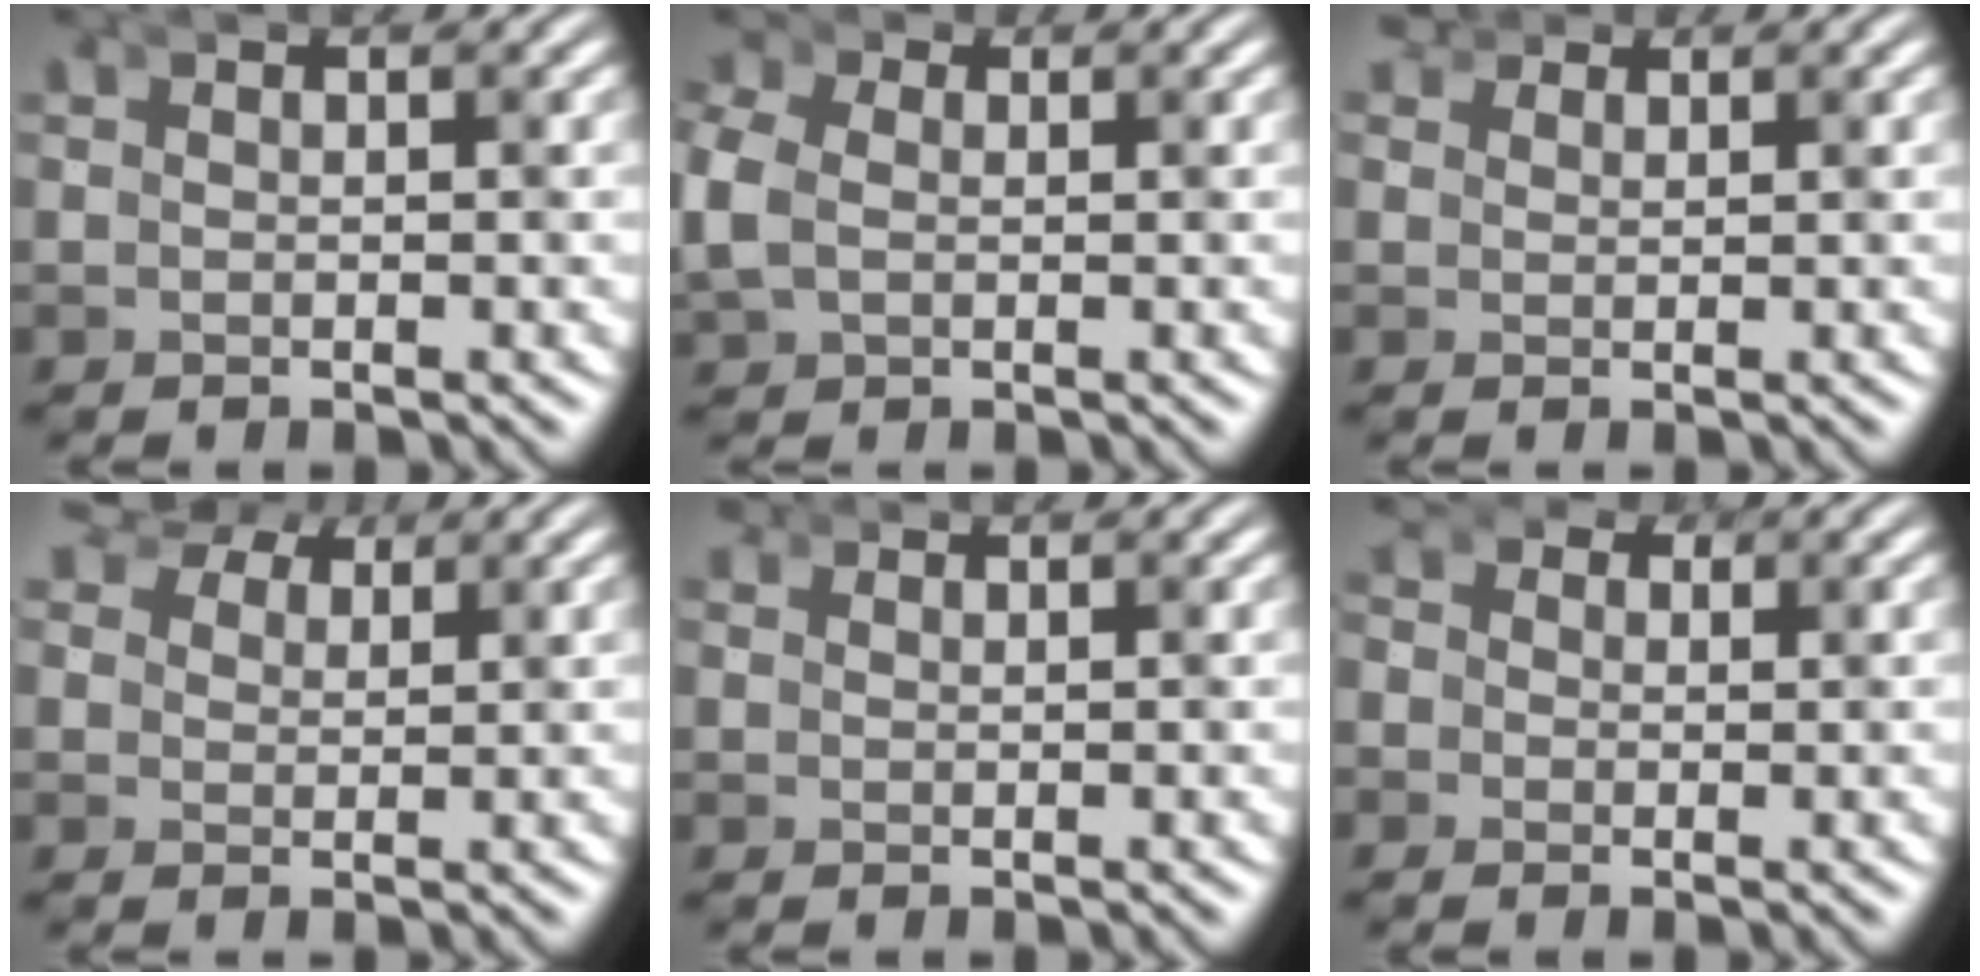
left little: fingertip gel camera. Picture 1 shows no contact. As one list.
[{"total": 2.1, "force": [-1.5, -0.7, -1.3], "torque": [-0.024, -0.035, -0.002]}, {"total": 2.3, "force": [0.8, -1.3, -1.6], "torque": [0.008, -0.012, 0.028]}, {"total": 2.9, "force": [2.8, -0.2, -0.7], "torque": [-0.003, -0.002, 0.051]}, {"total": 1.0, "force": [0.2, -0.5, -0.9], "torque": [0.012, -0.002, 0.007]}, {"total": 2.2, "force": [-0.9, -0.8, -1.9], "torque": [-0.005, -0.026, -0.004]}]